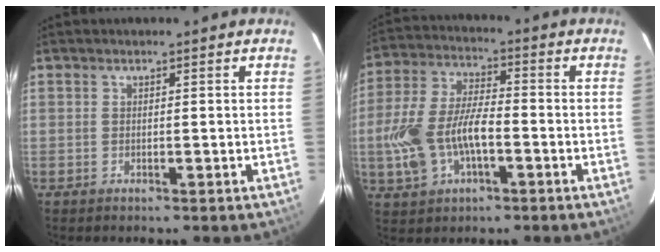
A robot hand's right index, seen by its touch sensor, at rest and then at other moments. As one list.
[{"total": 13.3, "force": [-3.6, 6.7, 10.9], "torque": [-0.239, 0.006, -0.063]}]